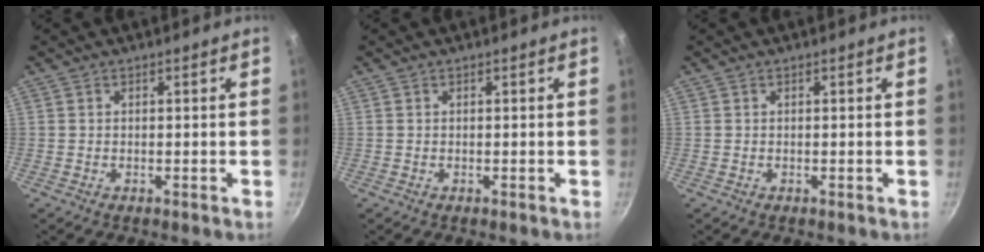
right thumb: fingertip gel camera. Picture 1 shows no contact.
{"total": 0.0}
{"total": 0.0}